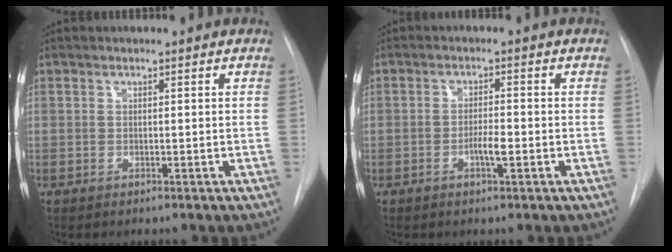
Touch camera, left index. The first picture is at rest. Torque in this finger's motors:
{"motor_torque": [0.51, 0.26, 0.07, 0.02]}